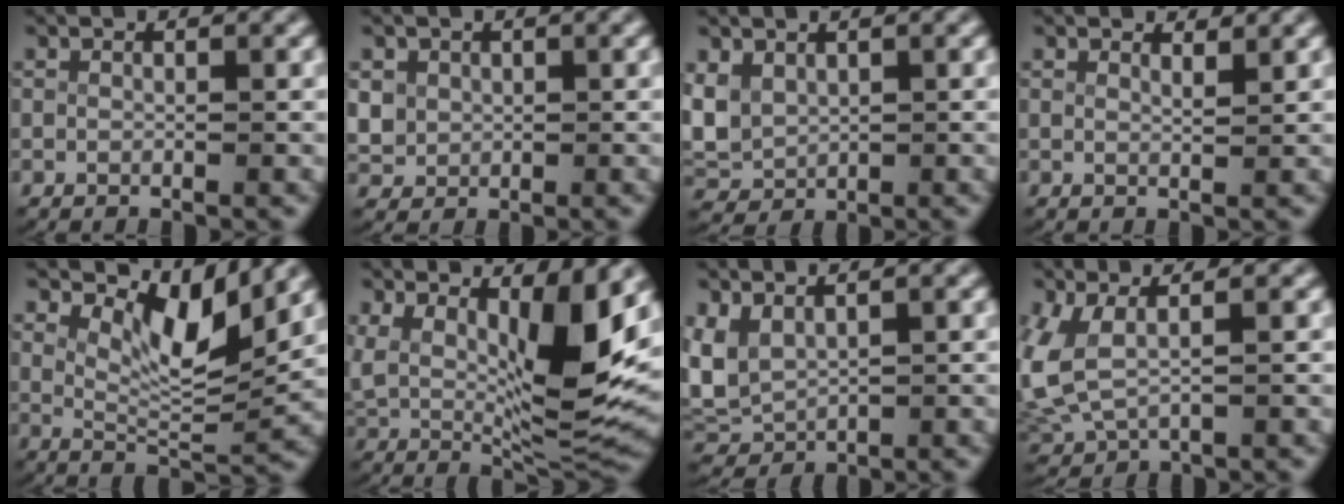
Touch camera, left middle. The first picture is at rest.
{"total": 3.2, "force": [0.4, 2.9, 1.2], "torque": [-0.047, -0.015, 0.019]}
{"total": 5.0, "force": [0.5, 4.5, 2.2], "torque": [-0.086, -0.020, 0.022]}
{"total": 1.6, "force": [1.5, -0.2, 0.3], "torque": [-0.004, -0.012, 0.029]}
{"total": 6.0, "force": [3.2, 1.7, 4.8], "torque": [-0.081, -0.015, 0.059]}
{"total": 11.0, "force": [3.2, 5.7, 8.9], "torque": [-0.165, -0.026, 0.059]}
{"total": 6.6, "force": [0.1, 5.8, 3.0], "torque": [-0.116, -0.028, 0.014]}
{"total": 6.7, "force": [1.0, 5.2, 4.1], "torque": [-0.124, -0.007, 0.022]}